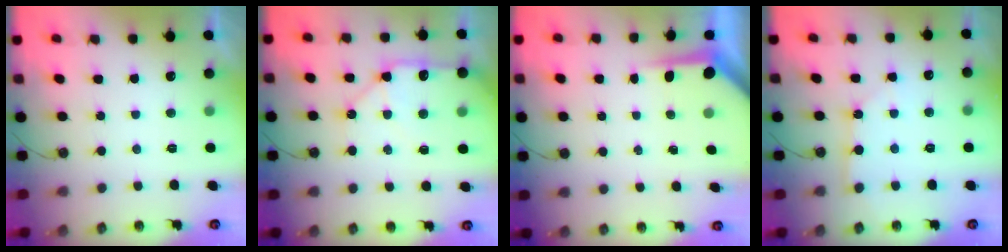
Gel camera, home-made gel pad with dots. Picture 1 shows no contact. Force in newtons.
{"total": 11.1, "press": 11.0, "slide": 1.4}
{"total": 4.0, "press": 4.0, "slide": 0.3}
{"total": 3.0, "press": 3.0, "slide": 0.4}